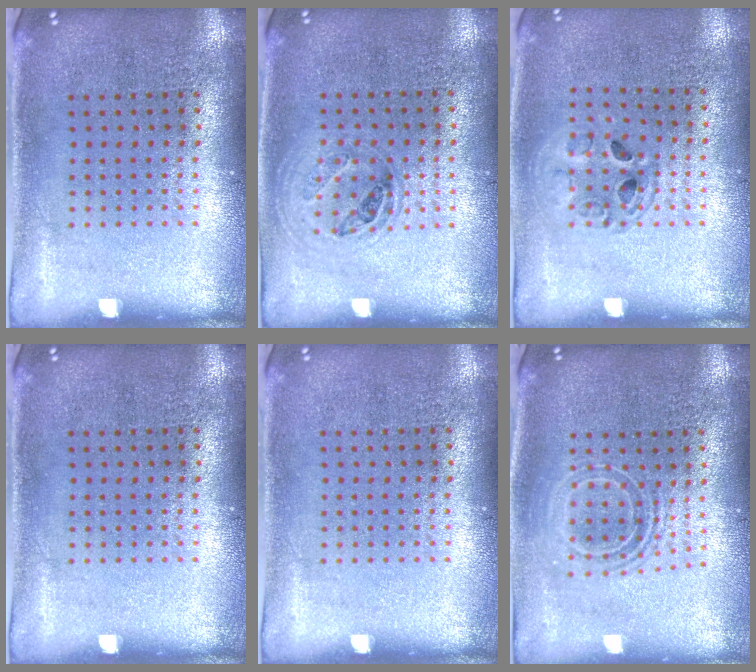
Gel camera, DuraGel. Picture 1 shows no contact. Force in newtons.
{"total": 1.1, "press": 0.9, "slide": 0.5}
{"total": 1.3, "press": 1.2, "slide": 0.2}
{"total": 0.0}
{"total": 0.0}
{"total": 1.8, "press": 1.4, "slide": 1.2}